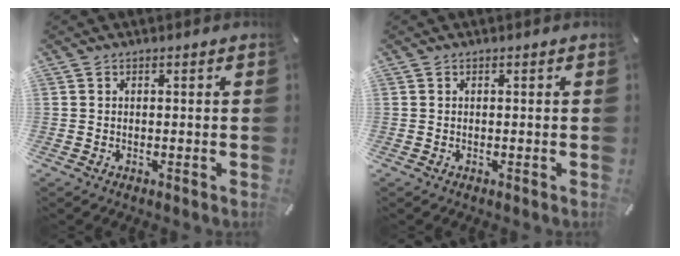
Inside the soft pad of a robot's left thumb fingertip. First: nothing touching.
{"total": 0.0}